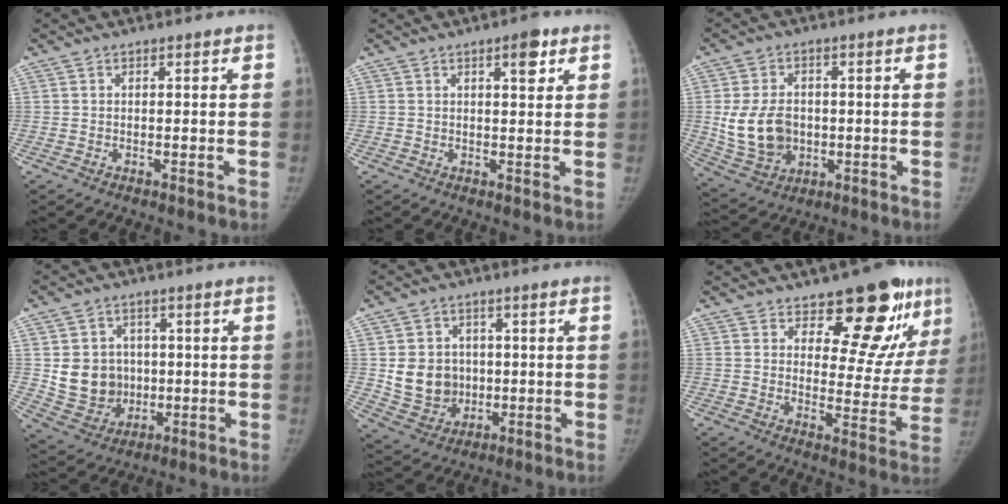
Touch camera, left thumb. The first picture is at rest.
{"total": 3.9, "force": [2.0, 1.4, 3.0], "torque": [-0.029, -0.008, 0.027]}
{"total": 11.6, "force": [-0.3, 9.0, 7.4], "torque": [-0.113, -0.001, 0.010]}
{"total": 11.1, "force": [0.5, 10.0, 4.8], "torque": [-0.045, -0.004, 0.029]}
{"total": 10.5, "force": [0.4, 9.3, 4.9], "torque": [-0.047, -0.004, 0.024]}
{"total": 16.0, "force": [10.1, 7.1, 10.2], "torque": [-0.070, -0.074, 0.134]}